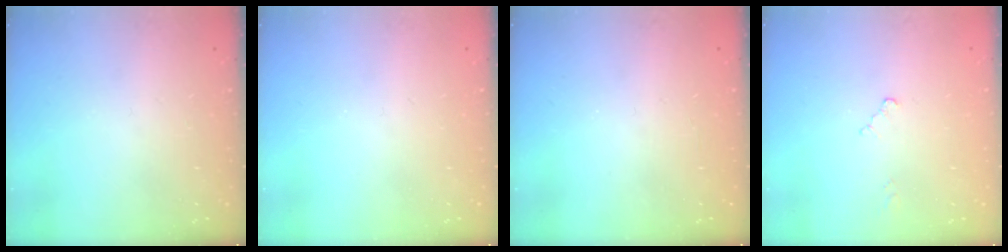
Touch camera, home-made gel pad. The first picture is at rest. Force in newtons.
{"total": 0.0}
{"total": 0.0}
{"total": 2.6, "press": 2.6, "slide": 0.3}